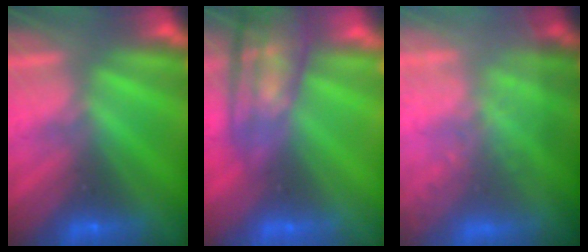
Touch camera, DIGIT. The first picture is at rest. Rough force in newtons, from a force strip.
{"total": 9.8}
{"total": 7.7}